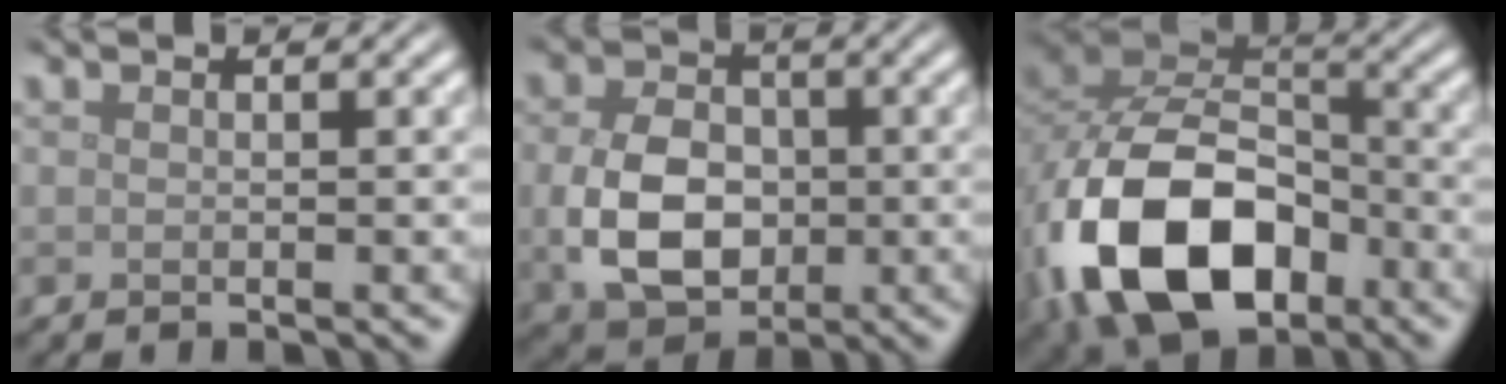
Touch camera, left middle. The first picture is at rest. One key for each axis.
{"total": 7.0, "fx": -0.7, "fy": 5.1, "fz": 4.7, "tx": -0.104, "ty": -0.013, "tz": -0.012}
{"total": 14.4, "fx": -5.8, "fy": 9.0, "fz": 9.6, "tx": -0.208, "ty": -0.021, "tz": -0.109}